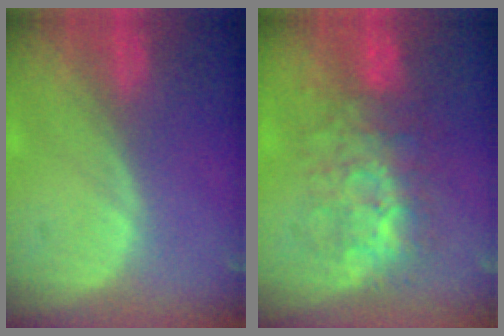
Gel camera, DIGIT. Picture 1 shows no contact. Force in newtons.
{"total": 7.7, "press": 7.6, "slide": 1.4}